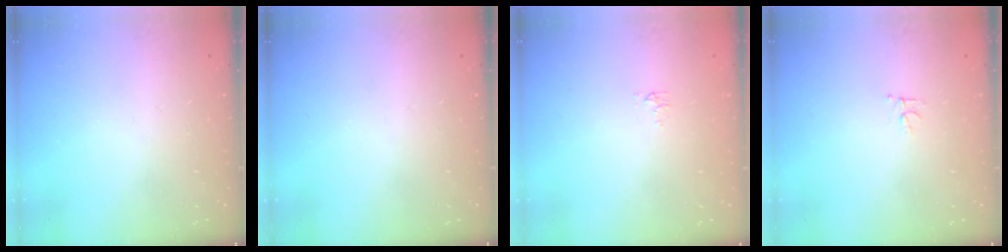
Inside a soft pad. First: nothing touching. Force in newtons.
{"total": 0.0}
{"total": 3.3, "press": 3.2, "slide": 0.7}
{"total": 2.8, "press": 2.8, "slide": 0.2}